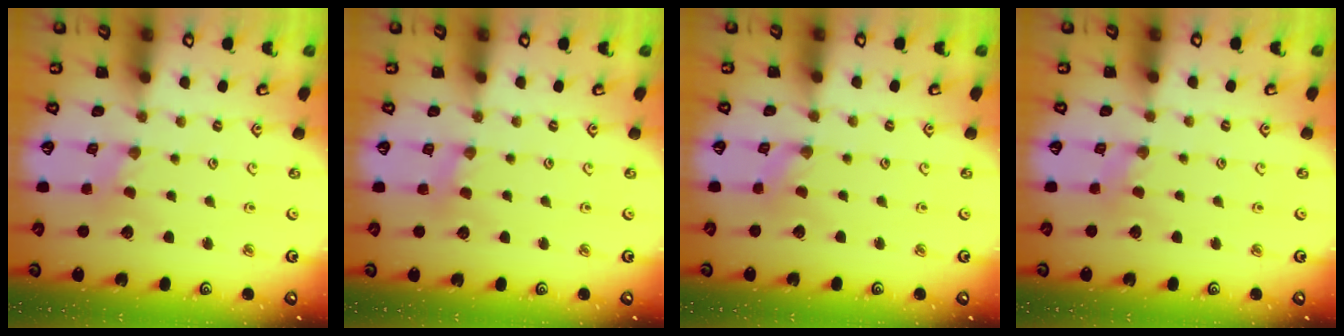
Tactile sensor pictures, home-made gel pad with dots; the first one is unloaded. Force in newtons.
{"total": 2.4, "press": 2.4, "slide": 0.5}
{"total": 0.8, "press": 0.8, "slide": 0.1}
{"total": 2.1, "press": 2.1, "slide": 0.6}